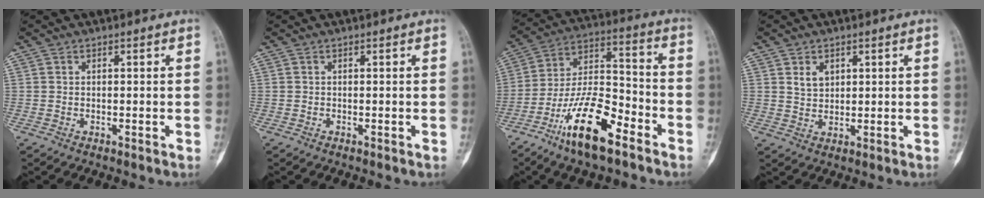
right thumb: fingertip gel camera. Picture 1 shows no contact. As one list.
[{"total": 0.0}, {"total": 16.7, "force": [-9.8, 5.8, 12.2], "torque": [-0.218, 0.070, -0.182]}, {"total": 3.4, "force": [1.5, 2.4, 1.9], "torque": [-0.019, -0.012, 0.031]}]